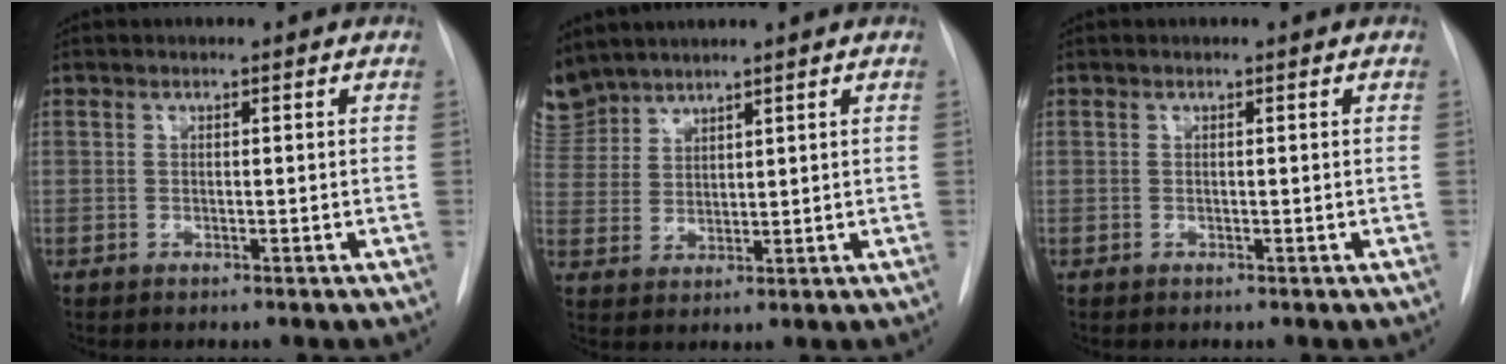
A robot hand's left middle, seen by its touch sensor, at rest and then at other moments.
{"total": 6.4, "force": [6.1, 2.0, 0.2], "torque": [-0.014, 0.008, 0.136]}
{"total": 0.0}